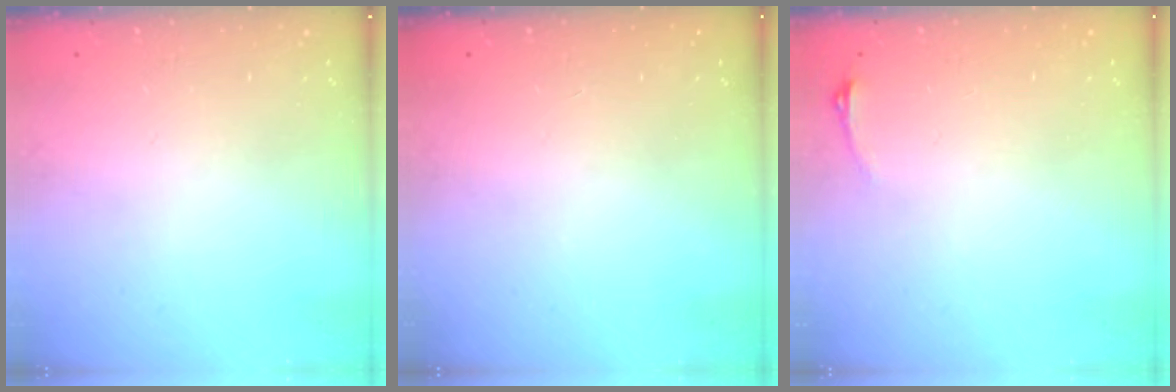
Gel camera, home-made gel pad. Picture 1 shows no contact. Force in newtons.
{"total": 0.0}
{"total": 2.9, "press": 2.6, "slide": 1.5}